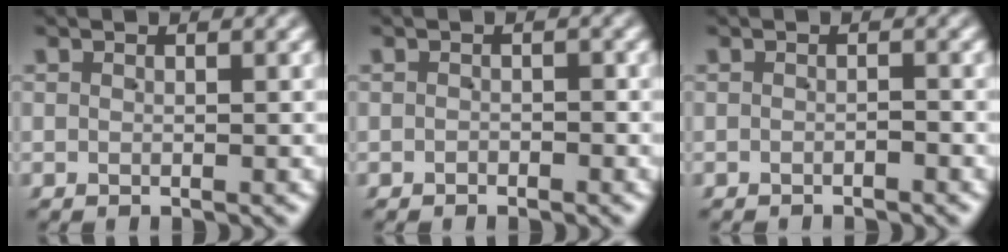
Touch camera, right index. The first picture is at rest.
{"total": 0.8, "force": [-0.8, 0.3, -0.2], "torque": [0.010, -0.006, -0.010]}
{"total": 1.0, "force": [-0.9, 0.0, -0.2], "torque": [0.005, -0.004, -0.015]}